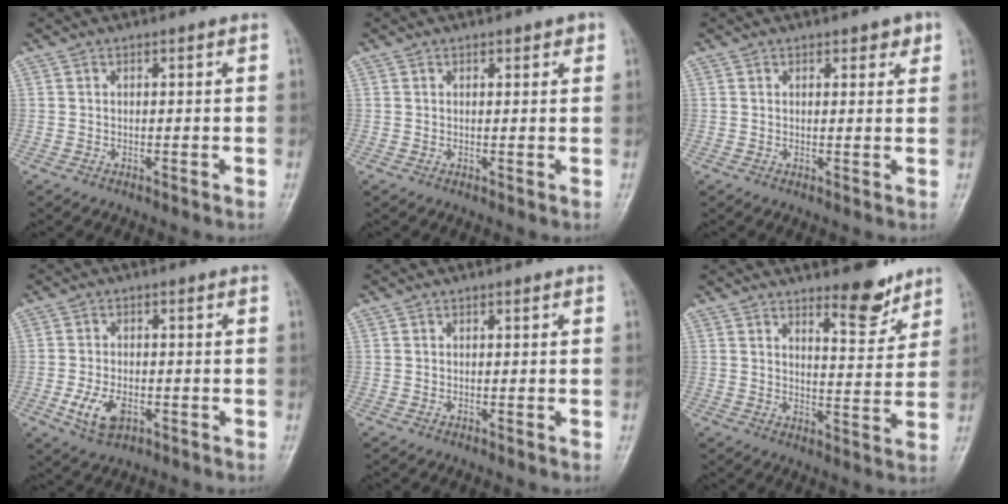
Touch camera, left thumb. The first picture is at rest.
{"total": 1.6, "force": [1.0, 0.7, 1.0], "torque": [-0.003, -0.002, 0.009]}
{"total": 2.6, "force": [1.6, 1.2, 1.6], "torque": [-0.005, -0.006, 0.018]}
{"total": 5.8, "force": [-2.0, 3.4, 4.2], "torque": [-0.083, 0.000, -0.033]}
{"total": 0.0}
{"total": 7.2, "force": [5.6, 2.2, 3.8], "torque": [-0.036, -0.049, 0.083]}